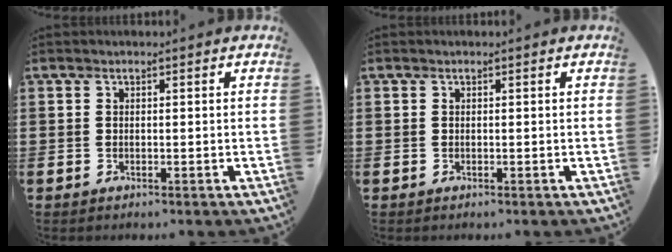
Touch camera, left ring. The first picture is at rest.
{"total": 0.0}